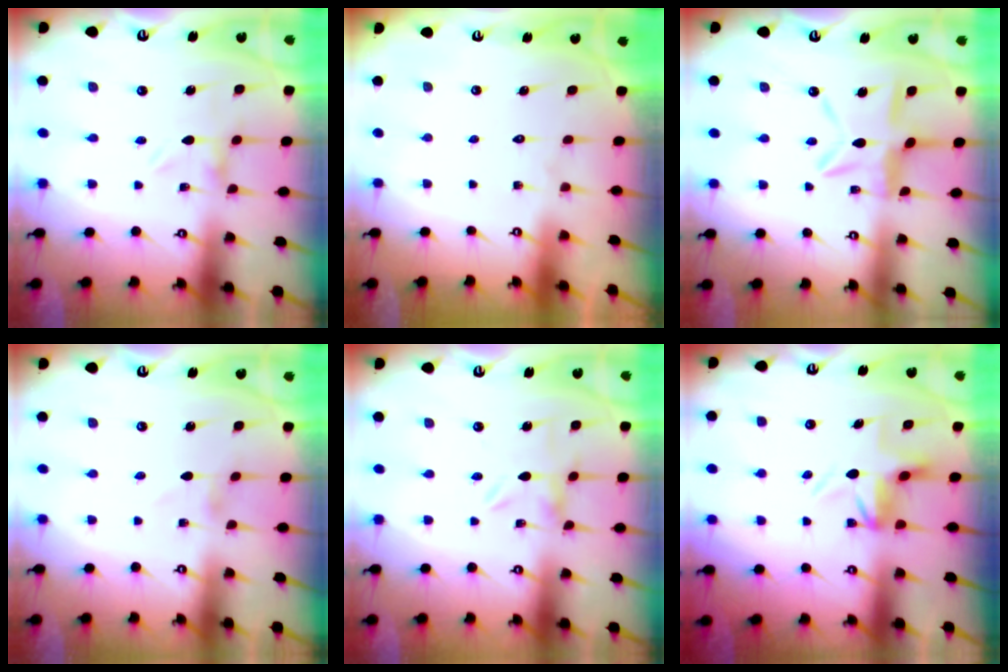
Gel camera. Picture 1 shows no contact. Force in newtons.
{"total": 1.7, "press": 1.7, "slide": 0.1}
{"total": 10.6, "press": 10.6, "slide": 0.9}
{"total": 0.0}
{"total": 0.0}
{"total": 4.7, "press": 4.7, "slide": 0.4}